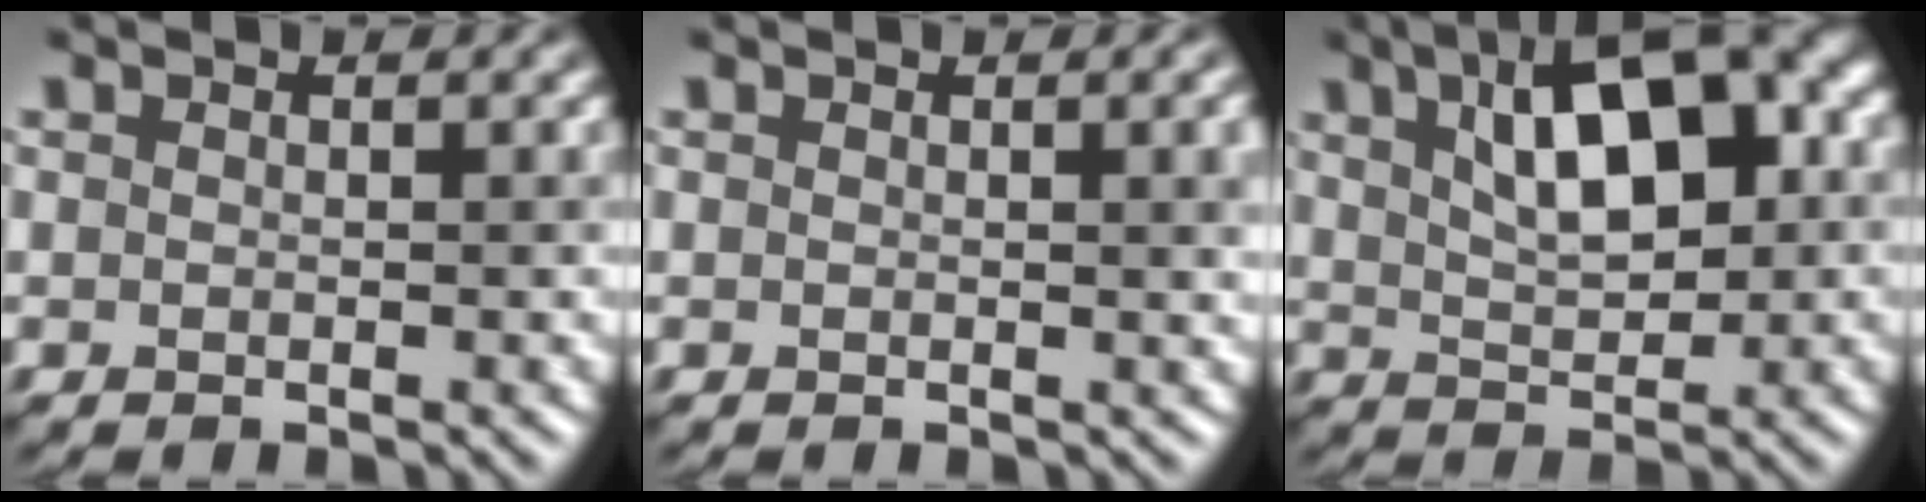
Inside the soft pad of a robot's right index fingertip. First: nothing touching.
{"total": 2.8, "force": [0.6, 1.0, 2.6], "torque": [-0.018, 0.006, 0.005]}
{"total": 9.6, "force": [3.3, 4.1, 8.0], "torque": [-0.123, 0.022, 0.049]}